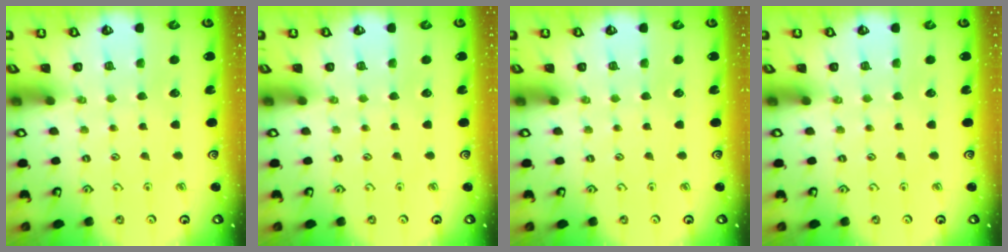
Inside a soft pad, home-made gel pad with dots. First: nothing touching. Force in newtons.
{"total": 0.0}
{"total": 0.0}
{"total": 0.0}